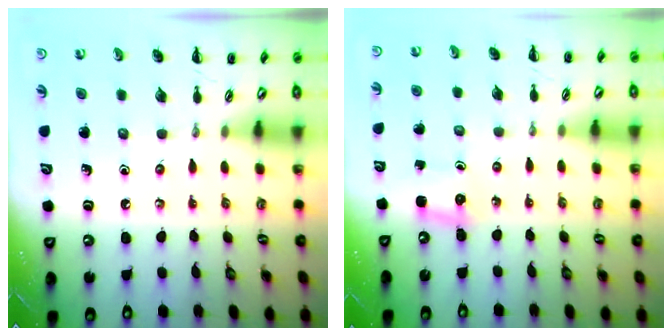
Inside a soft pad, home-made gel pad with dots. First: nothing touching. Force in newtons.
{"total": 2.5, "press": 2.4, "slide": 0.8}